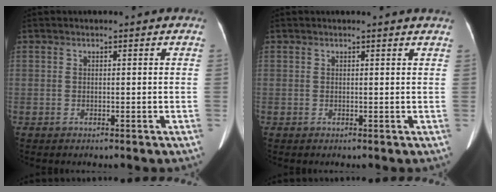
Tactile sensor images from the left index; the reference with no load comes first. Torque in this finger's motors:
{"motor_torque": [0.26, -0.13, -0.05, 0.03]}